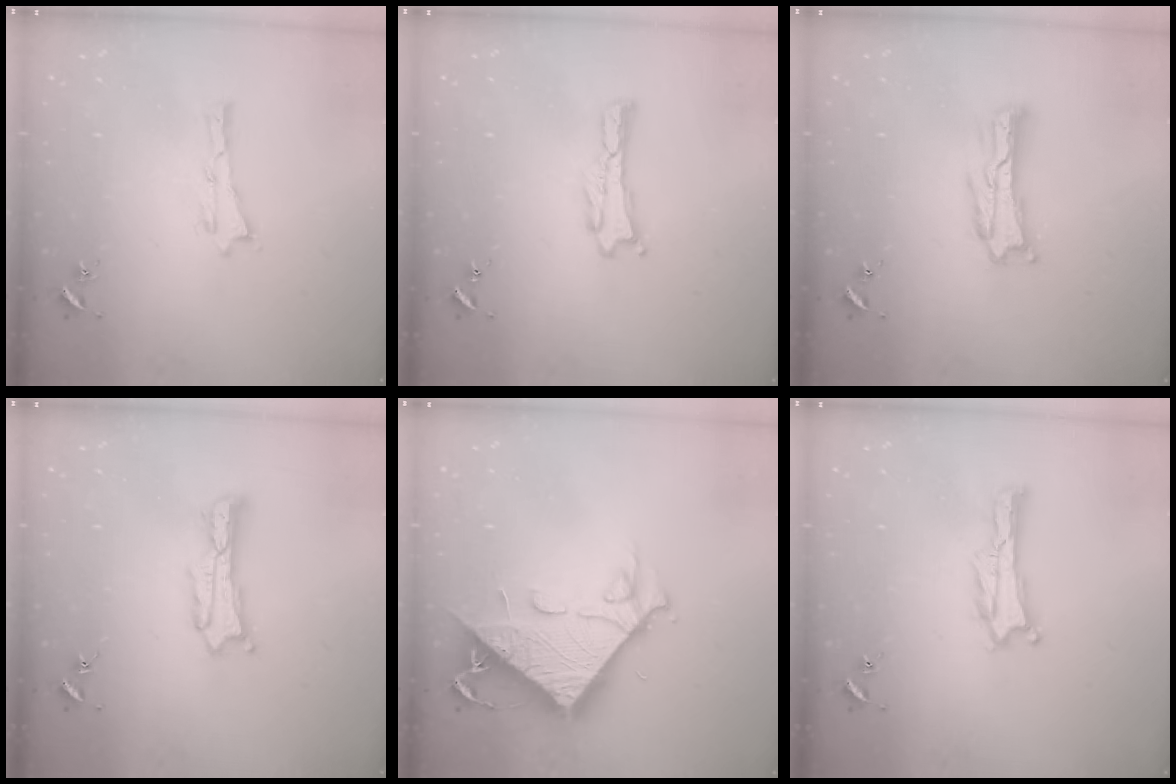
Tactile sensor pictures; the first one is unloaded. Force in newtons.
{"total": 0.0}
{"total": 2.8, "press": 2.7, "slide": 0.4}
{"total": 1.8, "press": 1.8, "slide": 0.3}
{"total": 11.0, "press": 11.0, "slide": 1.1}
{"total": 0.0}